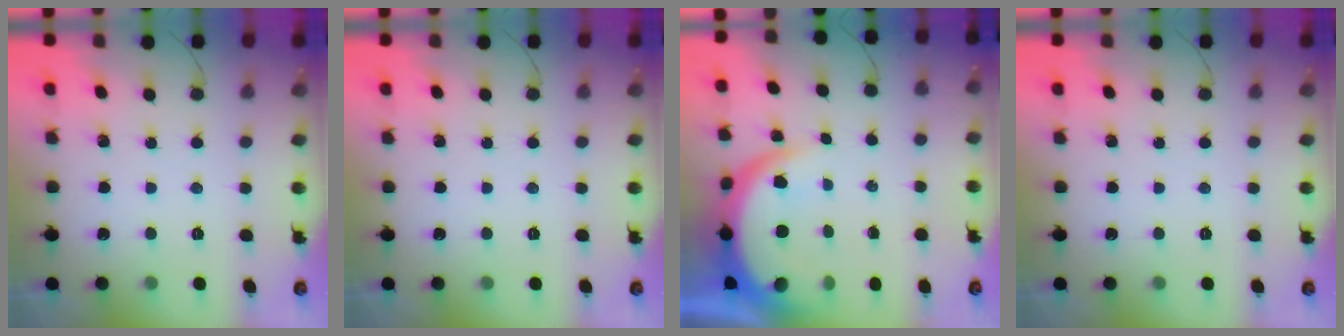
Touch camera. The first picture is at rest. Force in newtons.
{"total": 0.0}
{"total": 10.0, "press": 9.9, "slide": 1.2}
{"total": 0.0}